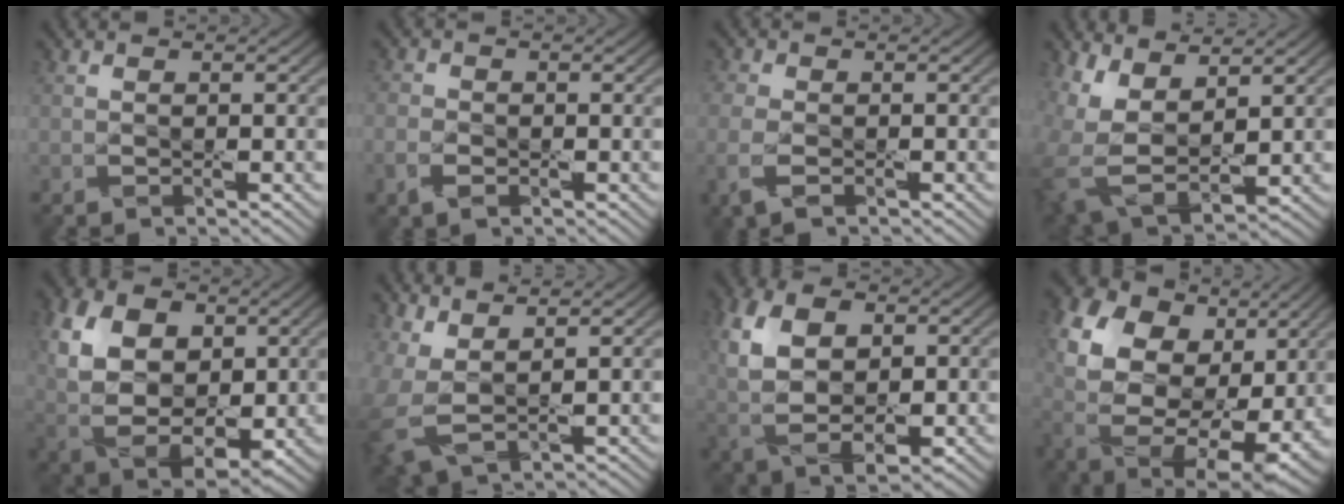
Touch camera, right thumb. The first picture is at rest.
{"total": 3.1, "force": [-1.5, 2.1, 1.9], "torque": [-0.048, -0.006, -0.035]}
{"total": 4.4, "force": [-1.6, 2.5, 3.2], "torque": [-0.093, -0.009, -0.038]}
{"total": 10.8, "force": [2.5, 6.6, 8.1], "torque": [-0.218, -0.029, 0.063]}
{"total": 12.9, "force": [2.4, 9.0, 8.9], "torque": [-0.209, -0.002, 0.044]}
{"total": 6.6, "force": [1.8, 3.7, 5.2], "torque": [-0.158, -0.013, 0.046]}
{"total": 10.6, "force": [1.3, 7.0, 7.9], "torque": [-0.192, -0.002, 0.023]}
{"total": 17.0, "force": [4.4, 11.8, 11.4], "torque": [-0.258, 0.012, 0.098]}